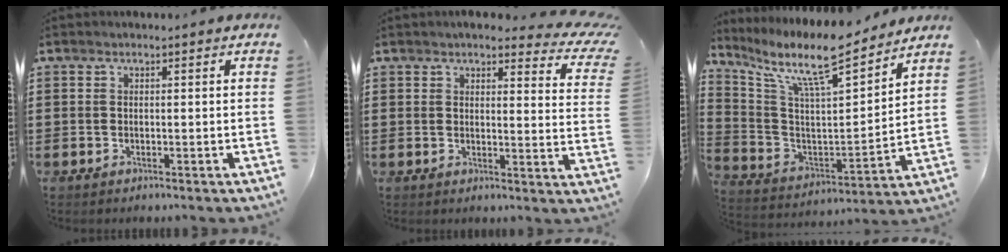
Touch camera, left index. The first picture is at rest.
{"total": 4.6, "force": [4.1, 0.6, 2.1], "torque": [-0.041, -0.021, 0.068]}
{"total": 11.1, "force": [9.0, 1.6, 6.4], "torque": [-0.152, -0.061, 0.149]}